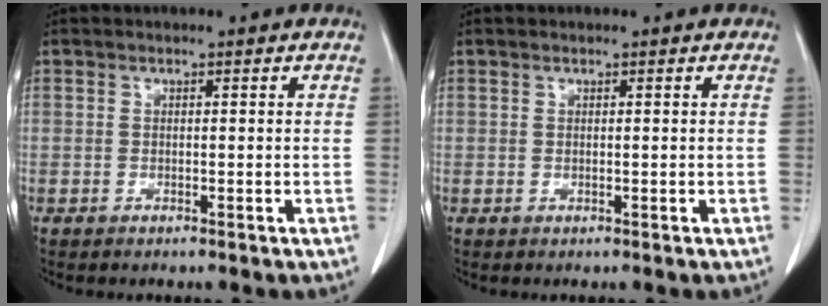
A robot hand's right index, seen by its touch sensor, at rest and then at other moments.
{"total": 0.0}